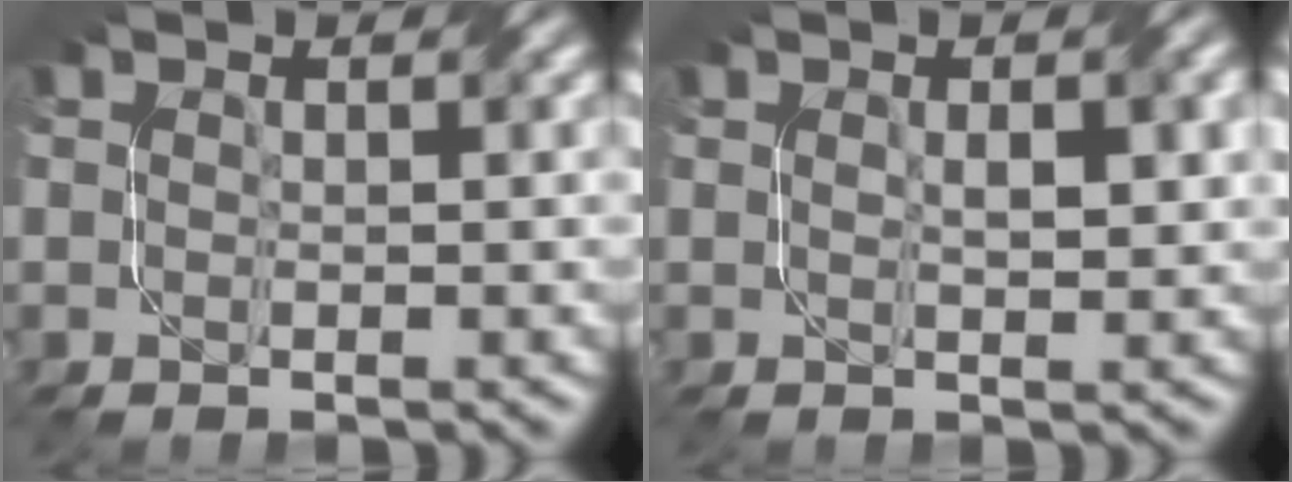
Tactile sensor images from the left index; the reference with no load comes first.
{"total": 2.3, "force": [0.6, 0.6, 2.1], "torque": [-0.035, 0.003, 0.012]}